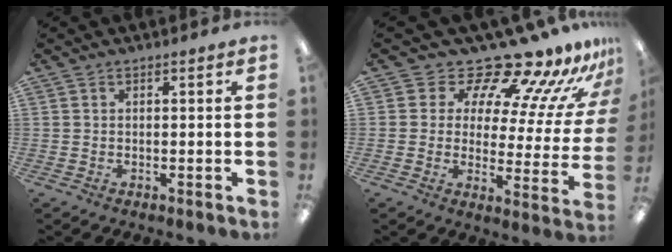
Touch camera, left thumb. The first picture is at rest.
{"total": 15.3, "force": [13.9, 4.0, 5.1], "torque": [-0.086, -0.127, 0.235]}